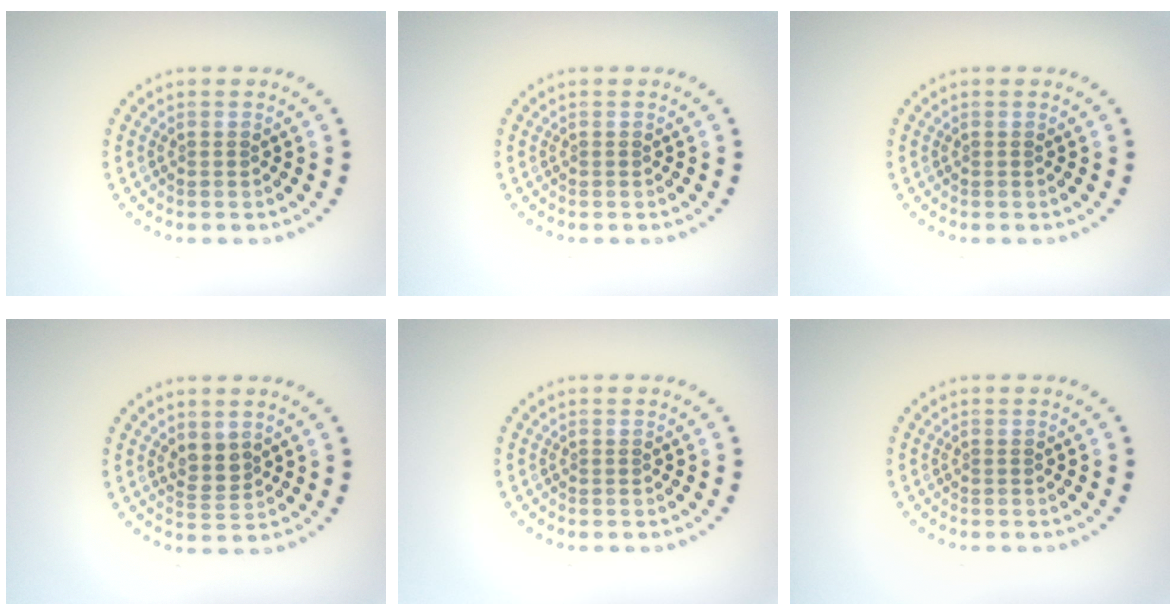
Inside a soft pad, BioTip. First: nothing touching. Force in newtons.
{"total": 0.0}
{"total": 0.0}
{"total": 2.0, "press": 1.8, "slide": 0.9}
{"total": 0.0}
{"total": 0.0}